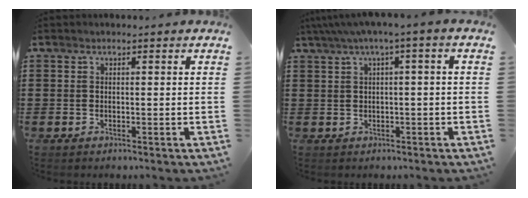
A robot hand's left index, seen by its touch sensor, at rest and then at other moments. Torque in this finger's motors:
{"motor_torque": [2.14, 0.00, 0.62, 0.21]}